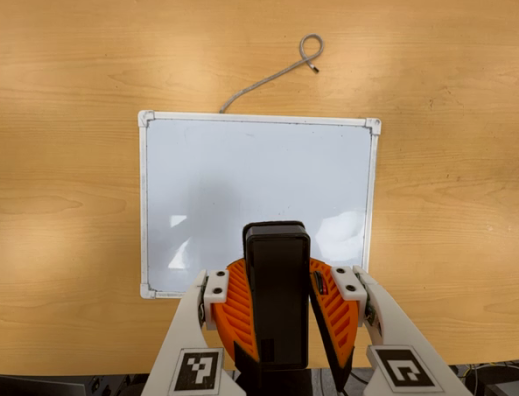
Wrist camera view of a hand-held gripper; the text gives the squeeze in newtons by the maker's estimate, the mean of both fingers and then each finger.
{"total": 10.3, "left": 10.1, "right": 10.5}